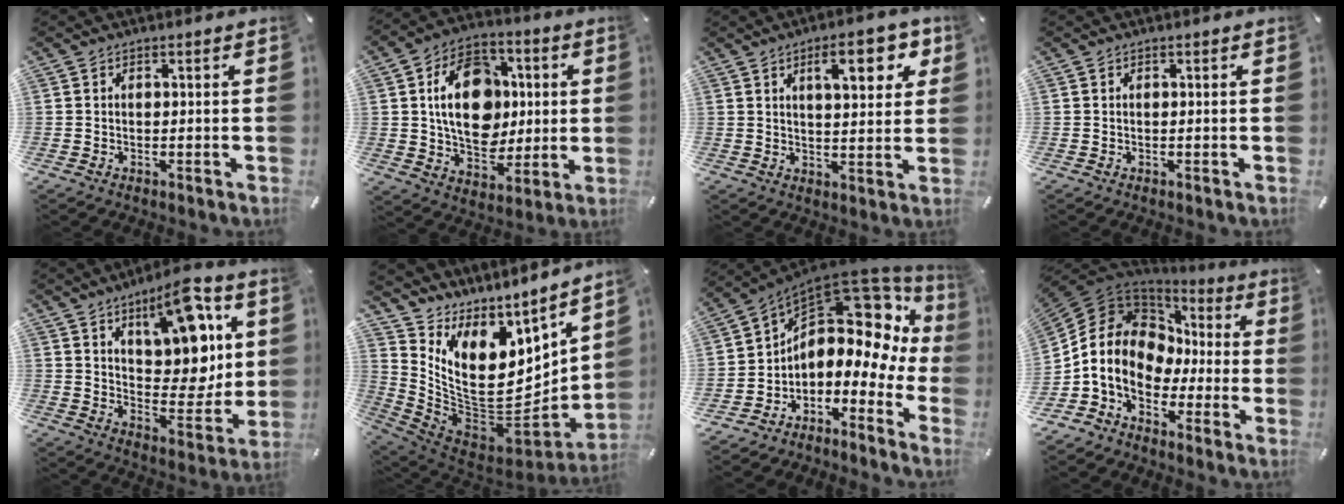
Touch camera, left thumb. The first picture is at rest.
{"total": 17.6, "force": [1.8, 13.5, 11.2], "torque": [-0.178, 0.007, 0.032]}
{"total": 11.1, "force": [5.1, 4.2, 8.9], "torque": [-0.115, -0.015, 0.078]}
{"total": 0.0}
{"total": 15.9, "force": [8.3, 7.7, 11.1], "torque": [-0.141, -0.049, 0.139]}
{"total": 17.3, "force": [2.8, 12.7, 11.4], "torque": [-0.229, -0.071, 0.061]}
{"total": 13.3, "force": [6.1, 8.5, 8.1], "torque": [-0.112, -0.072, 0.096]}
{"total": 14.1, "force": [-2.2, 12.0, 7.1], "torque": [-0.166, 0.003, -0.046]}